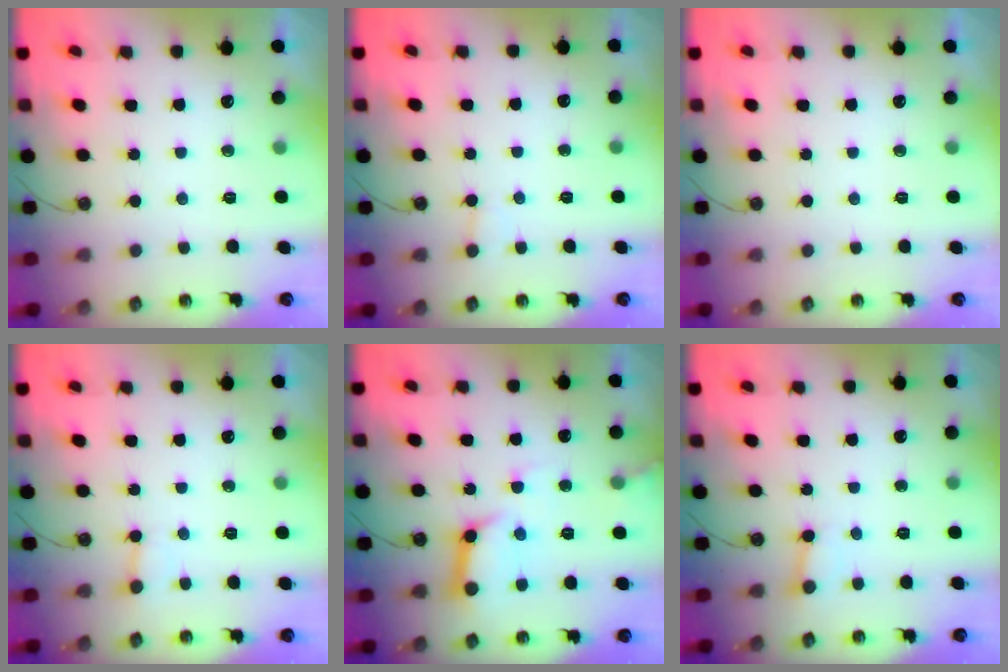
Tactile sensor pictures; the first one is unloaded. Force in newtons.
{"total": 2.8, "press": 2.8, "slide": 0.2}
{"total": 0.0}
{"total": 3.0, "press": 3.0, "slide": 0.2}
{"total": 12.7, "press": 12.6, "slide": 1.5}
{"total": 2.7, "press": 2.7, "slide": 0.3}